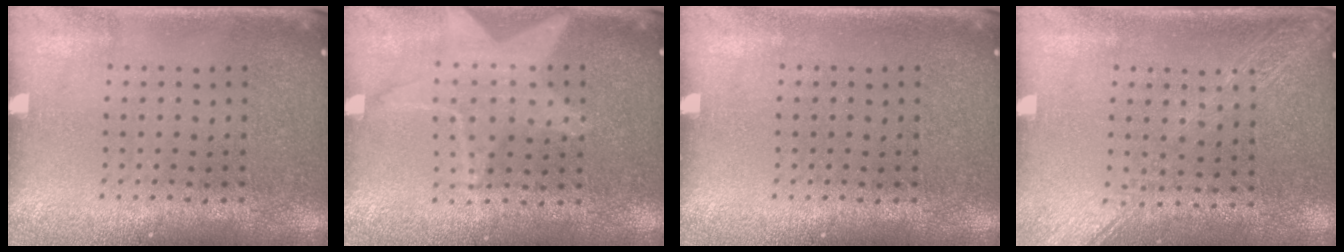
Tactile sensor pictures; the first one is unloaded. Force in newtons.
{"total": 1.1, "press": 1.1, "slide": 0.2}
{"total": 0.0}
{"total": 1.9, "press": 1.7, "slide": 1.0}